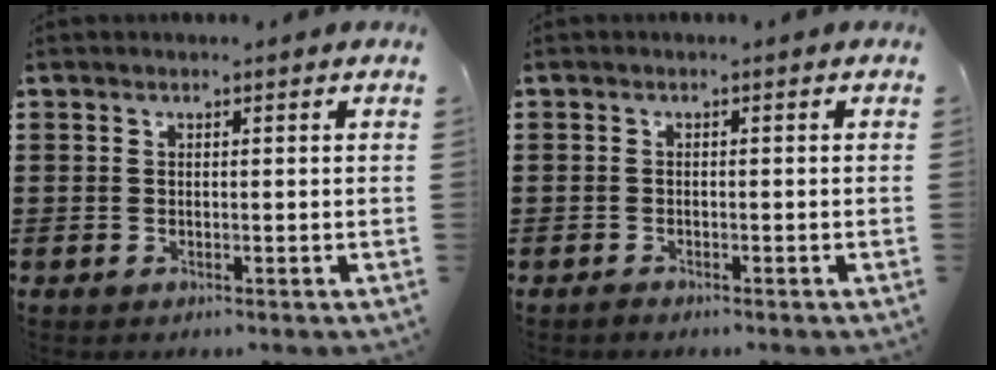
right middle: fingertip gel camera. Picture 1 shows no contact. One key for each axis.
{"total": 0.9, "fx": -0.8, "fy": 0.5, "fz": 0.0, "tx": 0.001, "ty": 0.003, "tz": -0.018}